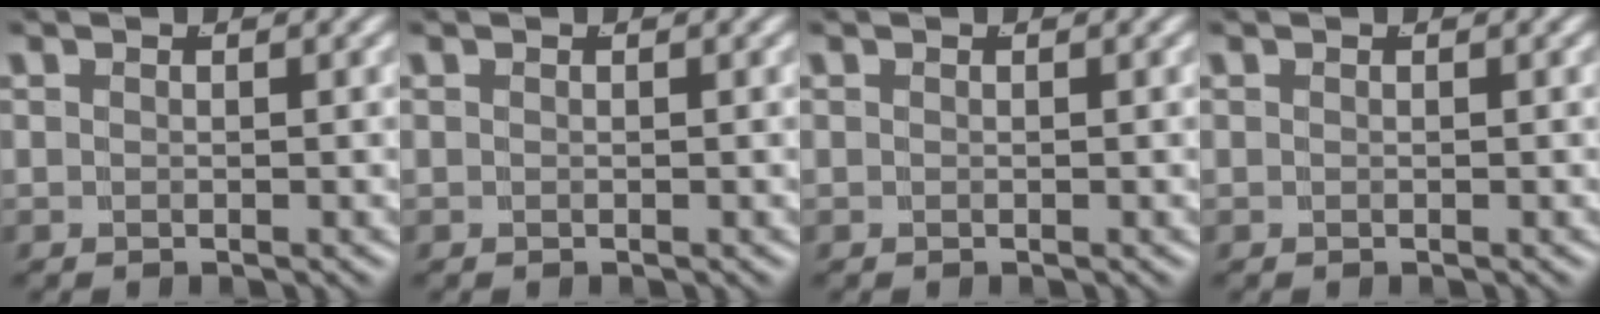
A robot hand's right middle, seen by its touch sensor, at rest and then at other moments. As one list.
[{"total": 0.0}, {"total": 0.0}, {"total": 0.0}]